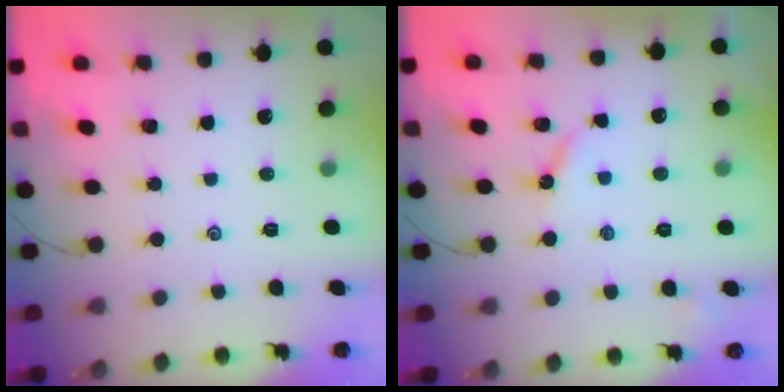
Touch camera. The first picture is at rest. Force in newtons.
{"total": 4.3, "press": 4.3, "slide": 0.4}